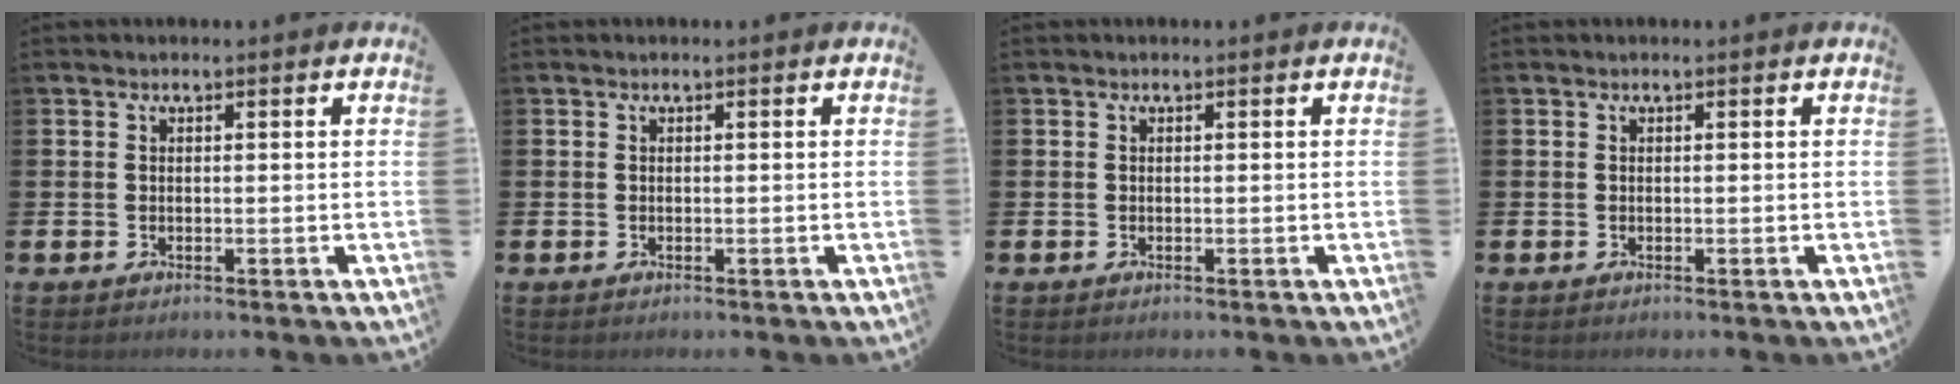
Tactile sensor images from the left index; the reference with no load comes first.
{"total": 0.0}
{"total": 0.0}
{"total": 0.0}